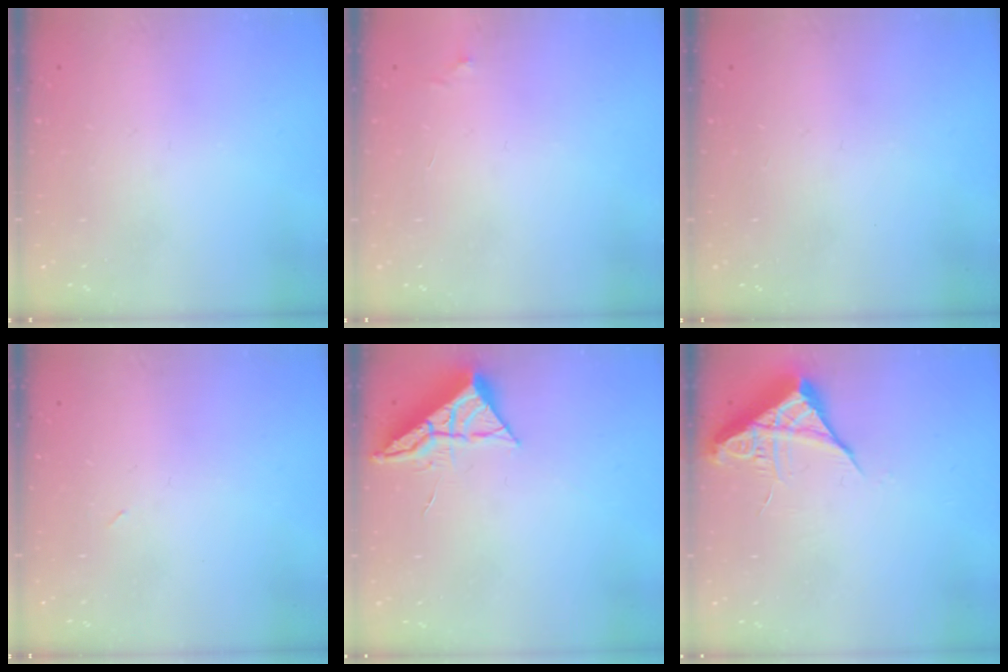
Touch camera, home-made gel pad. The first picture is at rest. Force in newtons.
{"total": 3.3, "press": 3.2, "slide": 0.5}
{"total": 0.0}
{"total": 2.4, "press": 2.3, "slide": 0.8}
{"total": 6.6, "press": 6.6, "slide": 0.3}
{"total": 6.7, "press": 6.7, "slide": 0.5}